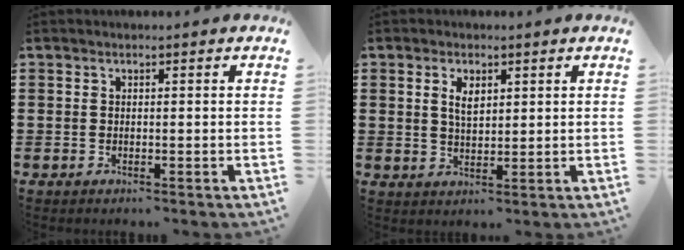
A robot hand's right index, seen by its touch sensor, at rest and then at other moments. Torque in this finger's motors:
{"motor_torque": [0.42, 1.72, 0.04, 0.00]}